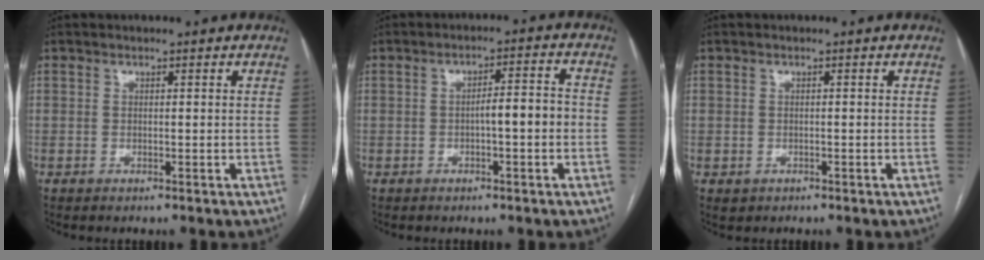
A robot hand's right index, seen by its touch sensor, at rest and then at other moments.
{"total": 4.9, "force": [-1.1, 0.7, 4.7], "torque": [-0.070, 0.018, -0.015]}
{"total": 1.2, "force": [-0.5, 1.1, 0.2], "torque": [-0.007, 0.004, -0.002]}